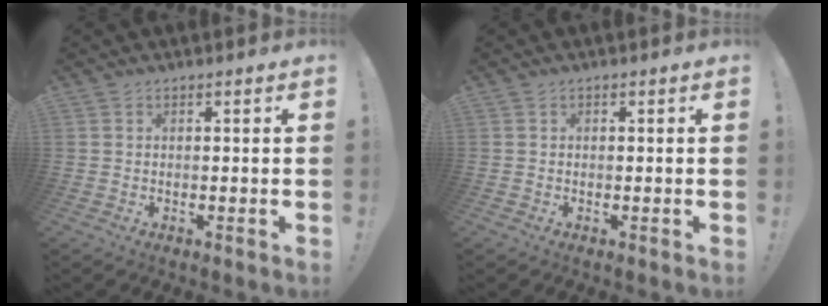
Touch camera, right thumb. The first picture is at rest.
{"total": 0.0}